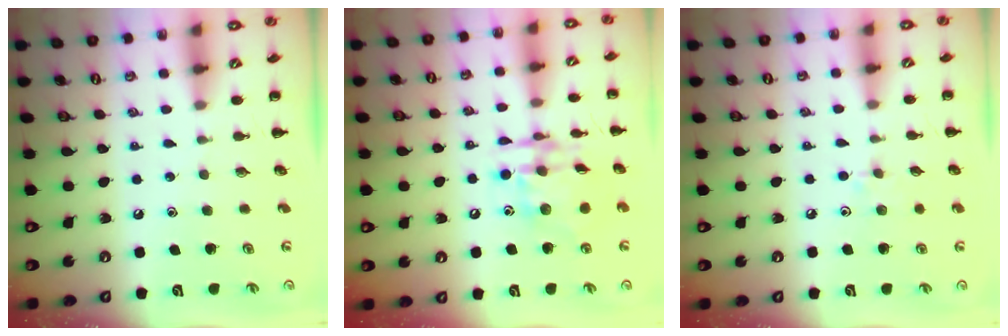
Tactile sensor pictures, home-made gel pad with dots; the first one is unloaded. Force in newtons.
{"total": 14.9, "press": 14.7, "slide": 2.6}
{"total": 5.7, "press": 5.4, "slide": 1.8}